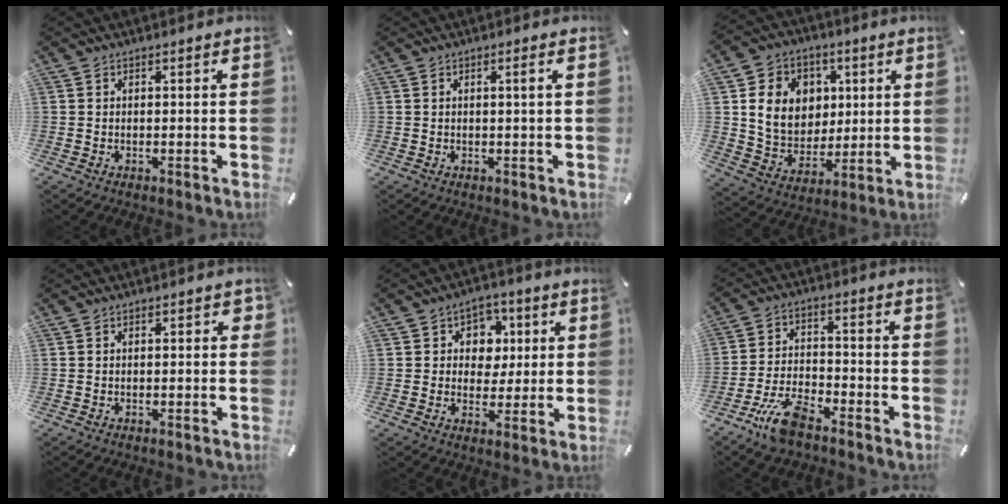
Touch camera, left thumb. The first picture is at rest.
{"total": 1.4, "force": [0.3, 0.0, 1.4], "torque": [-0.026, 0.001, 0.003]}
{"total": 13.5, "force": [2.9, 12.0, 5.6], "torque": [-0.107, 0.006, 0.065]}
{"total": 1.3, "force": [-0.1, 0.9, 0.9], "torque": [-0.008, 0.003, -0.006]}
{"total": 7.5, "force": [1.7, 7.0, 2.2], "torque": [-0.029, -0.006, 0.027]}
{"total": 9.3, "force": [-6.8, 3.2, 5.5], "torque": [-0.117, 0.028, -0.129]}